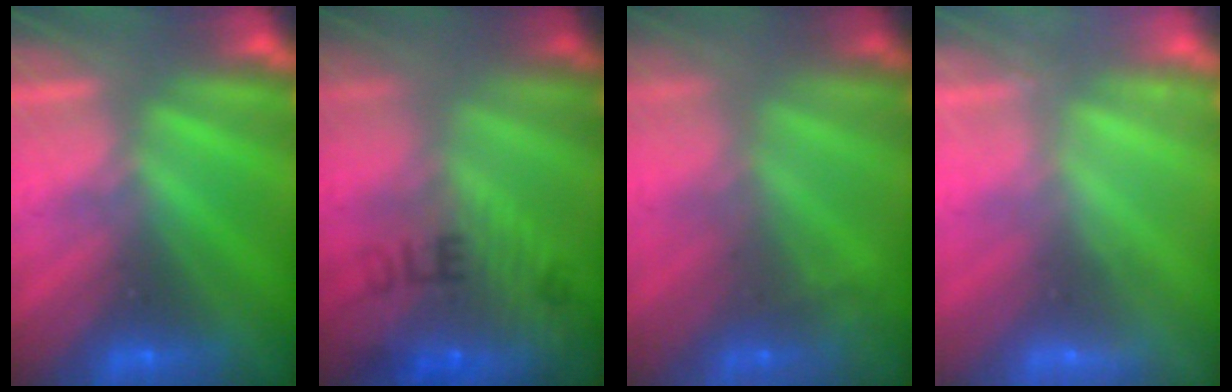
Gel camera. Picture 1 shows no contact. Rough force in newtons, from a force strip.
{"total": 8.8}
{"total": 7.3}
{"total": 2.2}